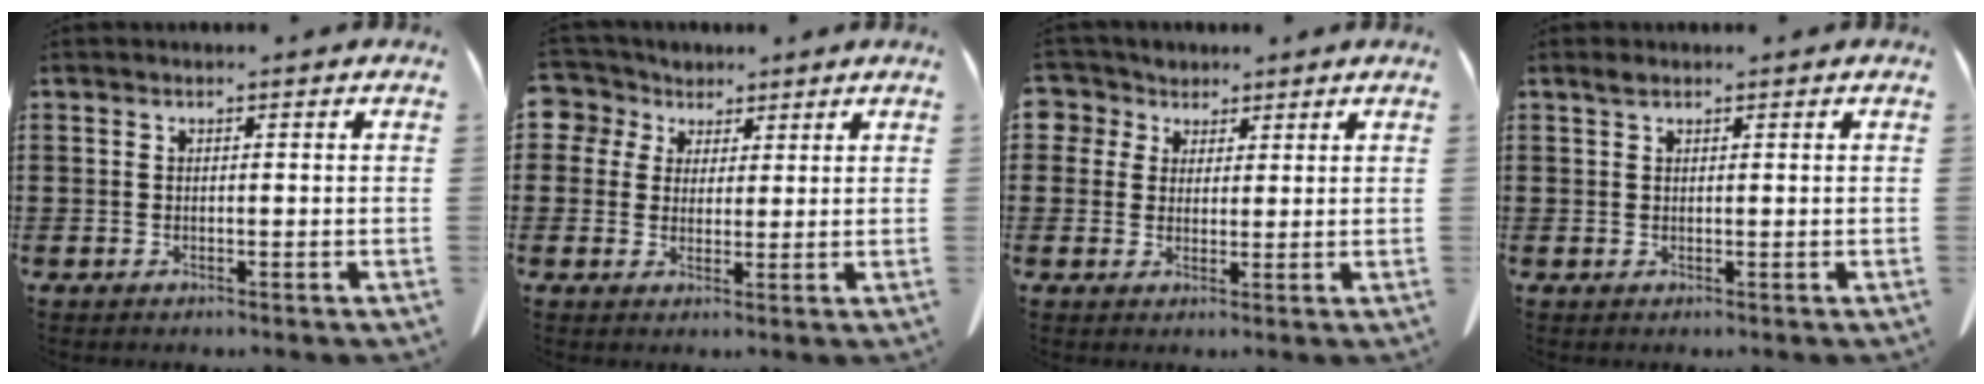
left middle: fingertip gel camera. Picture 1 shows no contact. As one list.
[{"total": 4.4, "force": [2.5, 3.6, 0.5], "torque": [-0.027, 0.002, 0.042]}, {"total": 4.0, "force": [2.6, 3.1, 0.2], "torque": [-0.018, 0.005, 0.046]}, {"total": 1.0, "force": [0.7, 0.3, 0.6], "torque": [-0.014, 0.001, 0.014]}]